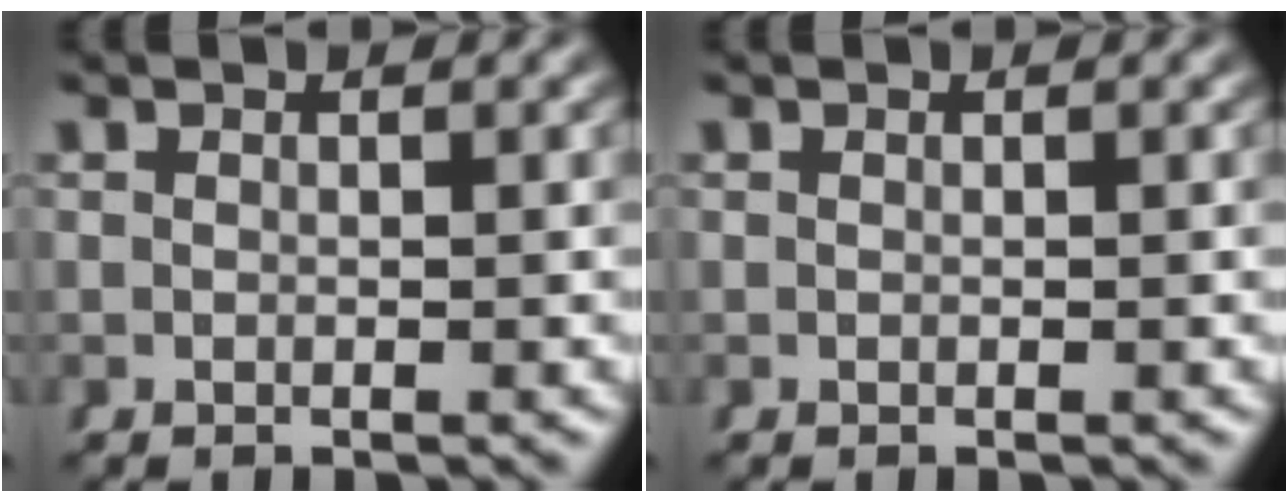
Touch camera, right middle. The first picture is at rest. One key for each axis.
{"total": 0.0}